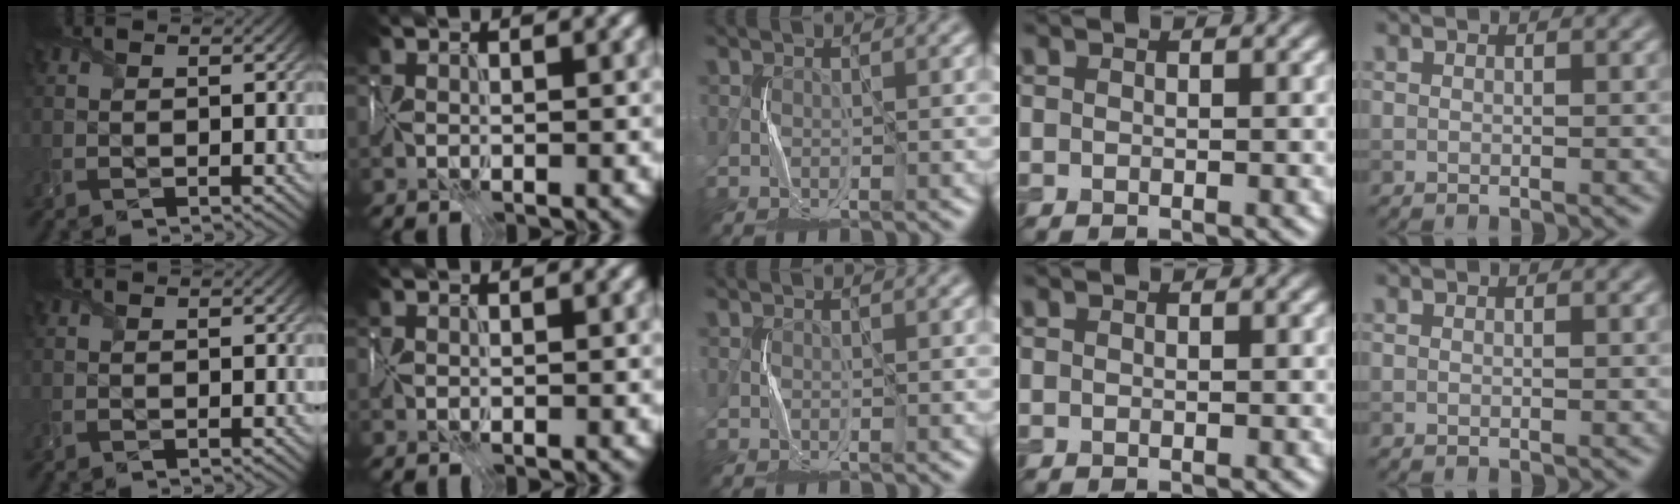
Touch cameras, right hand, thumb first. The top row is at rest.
{}